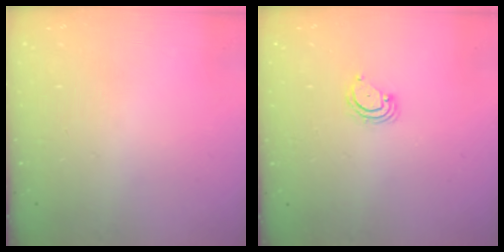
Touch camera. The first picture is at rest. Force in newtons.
{"total": 2.3, "press": 2.3, "slide": 0.2}